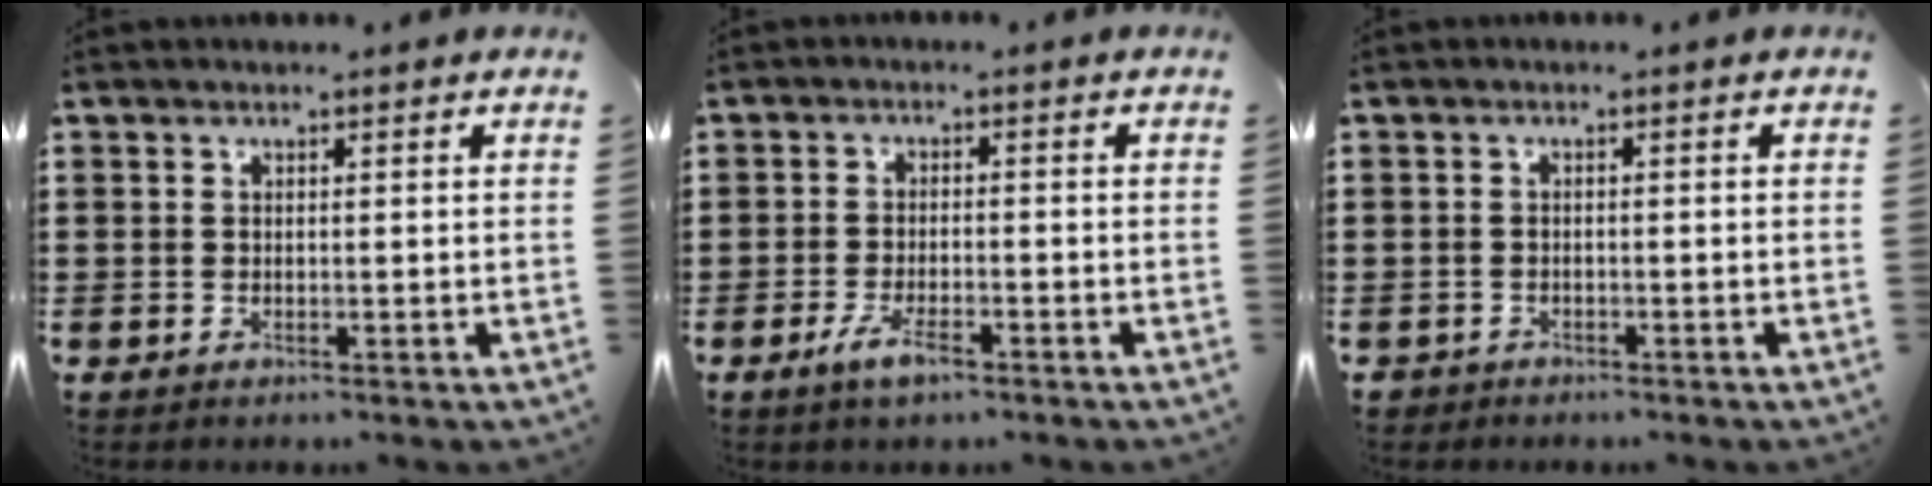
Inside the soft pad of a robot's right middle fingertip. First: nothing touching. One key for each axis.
{"total": 3.9, "fx": -2.1, "fy": 1.2, "fz": 3.0, "tx": -0.064, "ty": -0.002, "tz": -0.042}
{"total": 1.1, "fx": -1.0, "fy": 0.4, "fz": 0.0, "tx": -0.005, "ty": 0.000, "tz": -0.023}